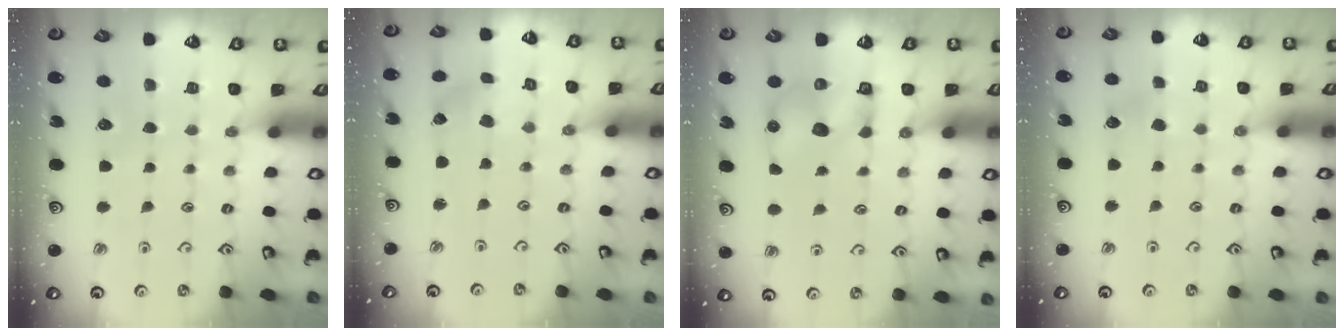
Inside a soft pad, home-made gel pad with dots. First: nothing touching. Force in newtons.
{"total": 0.0}
{"total": 7.6, "press": 7.6, "slide": 0.8}
{"total": 2.7, "press": 2.7, "slide": 0.4}